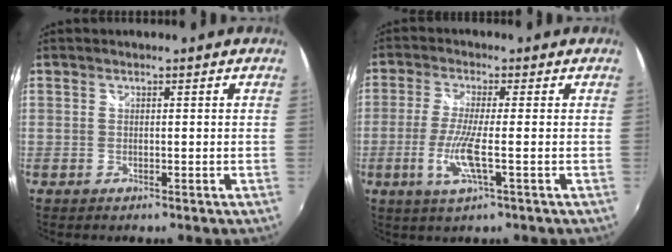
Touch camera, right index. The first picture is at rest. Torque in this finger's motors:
{"motor_torque": [-0.06, -0.05, 0.07, 0.03]}